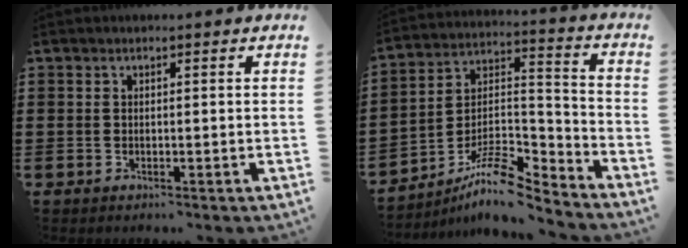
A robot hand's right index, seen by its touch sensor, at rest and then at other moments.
{"total": 10.5, "force": [-8.6, 2.8, 5.2], "torque": [-0.101, 0.021, -0.167]}